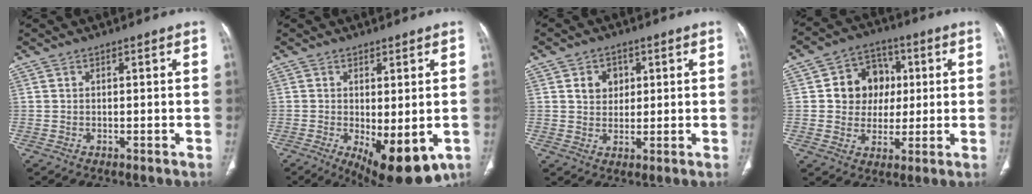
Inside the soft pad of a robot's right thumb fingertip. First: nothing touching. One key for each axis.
{"total": 12.3, "fx": -4.2, "fy": 5.1, "fz": 10.3, "tx": -0.140, "ty": -0.017, "tz": -0.046}
{"total": 4.7, "fx": 1.5, "fy": 3.9, "fz": 2.1, "tx": -0.009, "ty": -0.005, "tz": 0.026}
{"total": 10.9, "fx": 1.6, "fy": 9.5, "fz": 5.1, "tx": -0.026, "ty": 0.007, "tz": 0.025}